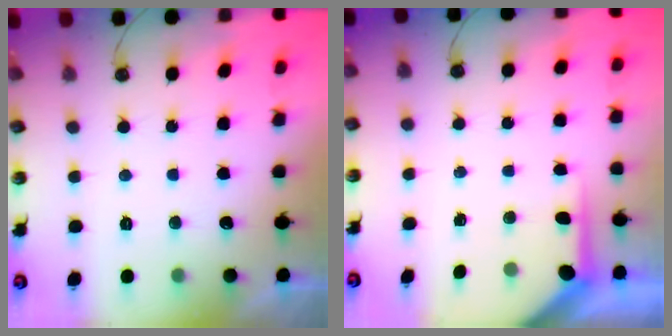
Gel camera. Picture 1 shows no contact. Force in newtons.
{"total": 4.9, "press": 4.8, "slide": 0.2}